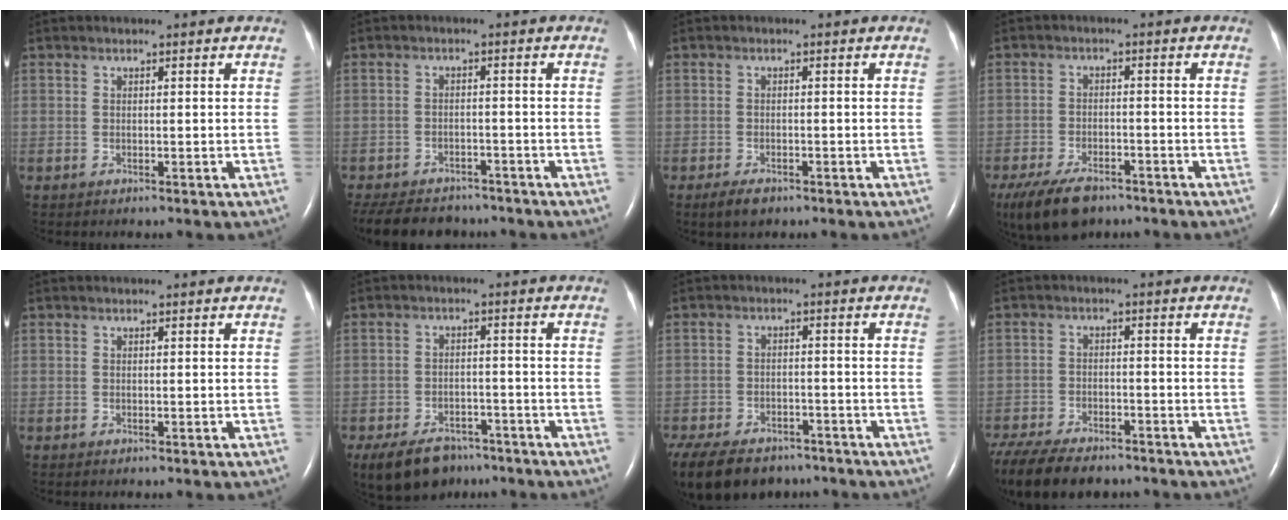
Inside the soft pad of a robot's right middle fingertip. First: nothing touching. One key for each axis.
{"total": 13.2, "fx": -11.0, "fy": 5.7, "fz": 4.5, "tx": -0.106, "ty": -0.005, "tz": -0.145}
{"total": 2.5, "fx": -1.7, "fy": 1.1, "fz": 1.5, "tx": -0.037, "ty": -0.004, "tz": -0.024}
{"total": 9.3, "fx": -6.8, "fy": 4.1, "fz": 4.8, "tx": -0.092, "ty": -0.010, "tz": -0.113}
{"total": 0.0}
{"total": 10.2, "fx": -7.4, "fy": 5.7, "fz": 4.1, "tx": -0.079, "ty": 0.000, "tz": -0.114}
{"total": 19.2, "fx": -13.9, "fy": 10.3, "fz": 8.4, "tx": -0.248, "ty": -0.029, "tz": -0.196}
{"total": 15.1, "fx": -12.0, "fy": 5.7, "fz": 7.3, "tx": -0.176, "ty": -0.024, "tz": -0.184}